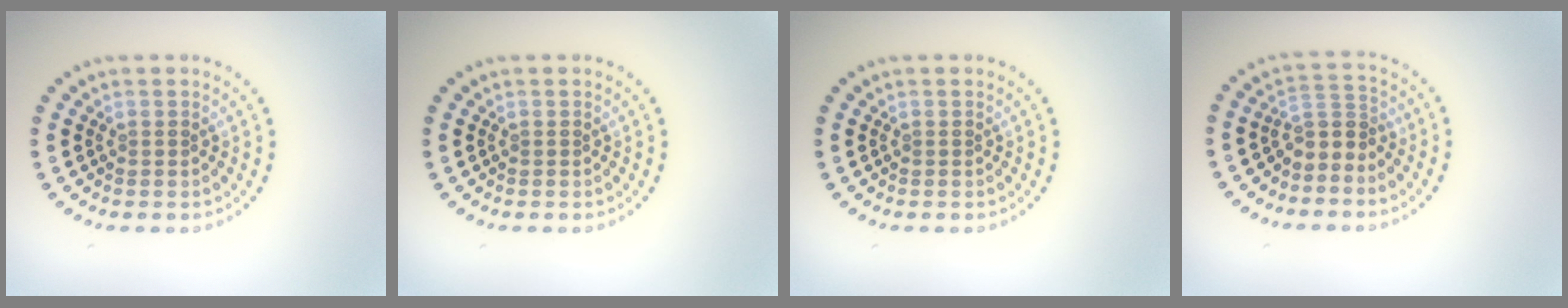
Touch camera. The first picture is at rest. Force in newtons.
{"total": 0.0}
{"total": 0.0}
{"total": 2.3, "press": 1.7, "slide": 1.5}